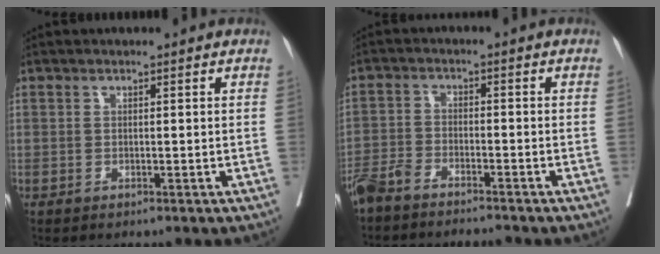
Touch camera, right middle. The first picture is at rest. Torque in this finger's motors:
{"motor_torque": [0.49, -0.47, 0.60, 0.15]}